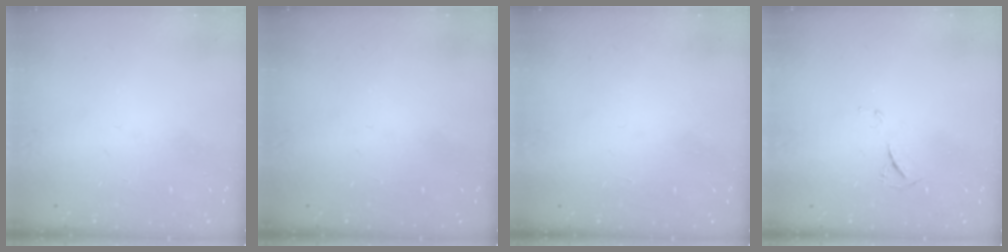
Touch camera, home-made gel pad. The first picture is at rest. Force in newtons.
{"total": 0.0}
{"total": 1.6, "press": 1.6, "slide": 0.1}
{"total": 4.5, "press": 4.5, "slide": 0.6}